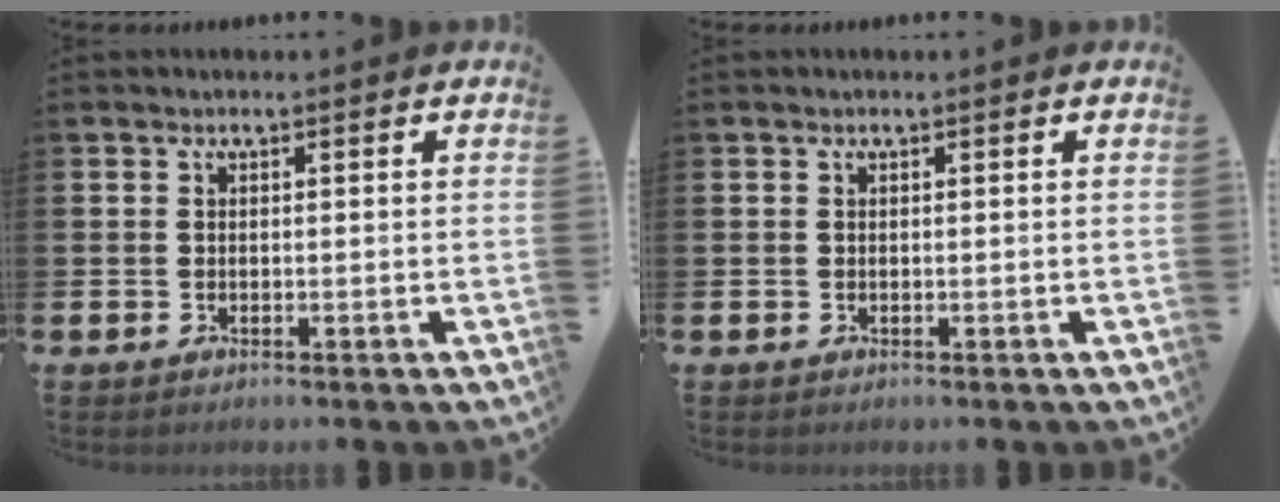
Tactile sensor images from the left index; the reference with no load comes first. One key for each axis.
{"total": 0.0}